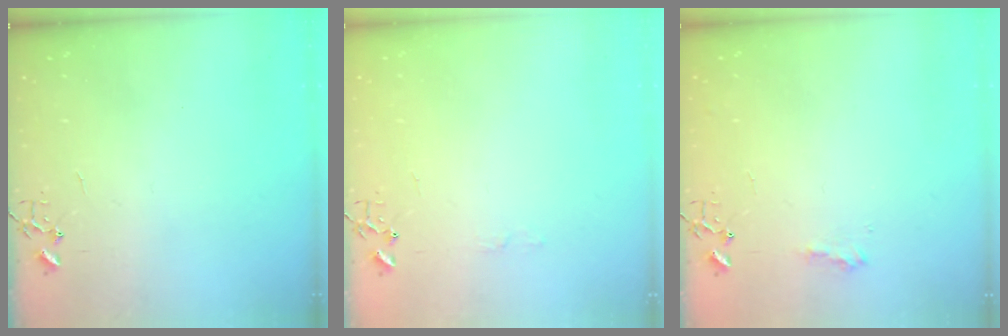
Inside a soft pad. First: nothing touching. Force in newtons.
{"total": 3.3, "press": 3.2, "slide": 0.5}
{"total": 7.8, "press": 7.8, "slide": 0.3}